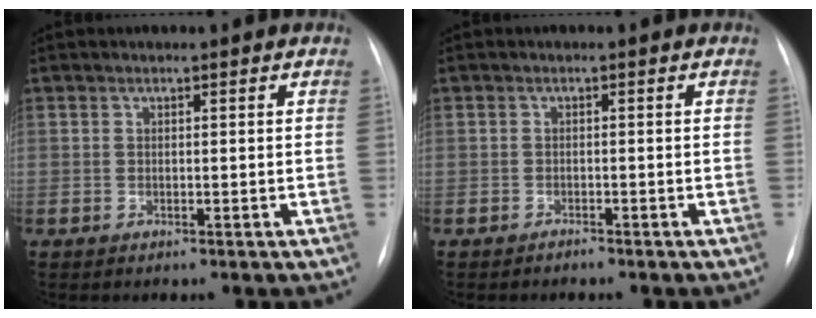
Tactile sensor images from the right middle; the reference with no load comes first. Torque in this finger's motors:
{"motor_torque": [-0.01, 0.07, -0.01, 0.00]}